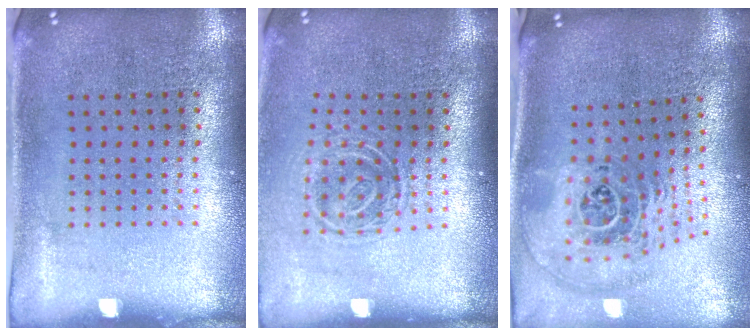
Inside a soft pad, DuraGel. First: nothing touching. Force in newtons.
{"total": 1.7, "press": 1.2, "slide": 1.1}
{"total": 2.7, "press": 1.8, "slide": 1.9}